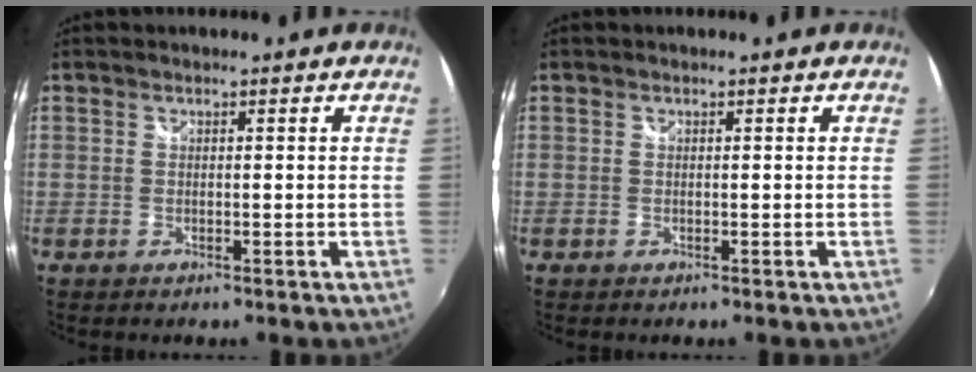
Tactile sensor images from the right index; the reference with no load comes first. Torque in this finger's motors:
{"motor_torque": [0.00, 0.00, 0.00, 0.00]}